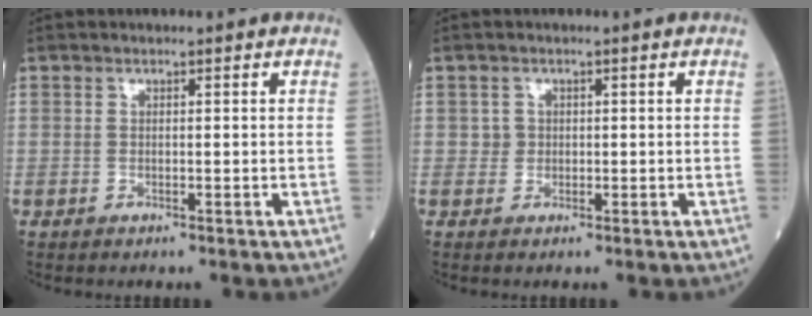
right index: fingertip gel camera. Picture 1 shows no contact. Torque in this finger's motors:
{"motor_torque": [0.03, 0.11, -0.02, -0.01]}